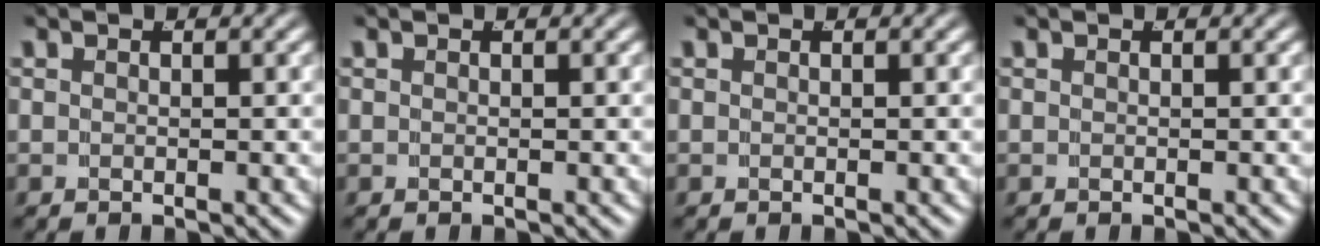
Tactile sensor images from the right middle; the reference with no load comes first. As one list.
[{"total": 0.0}, {"total": 0.0}, {"total": 0.0}]